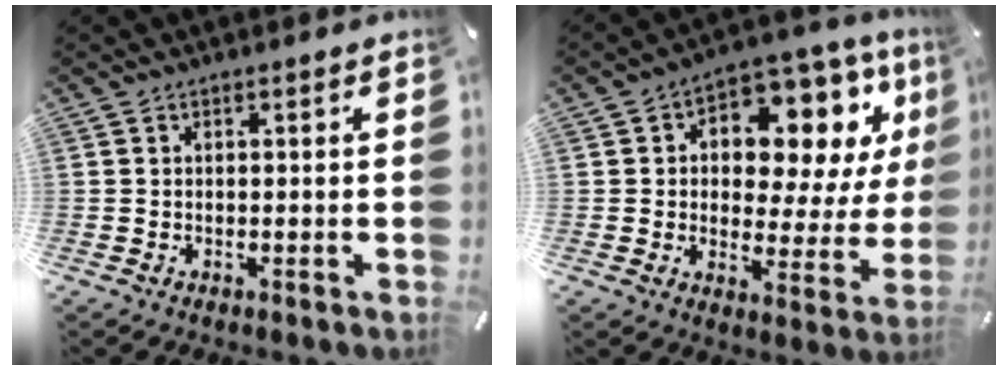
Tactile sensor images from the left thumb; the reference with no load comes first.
{"total": 11.8, "force": [5.5, 7.8, 6.8], "torque": [-0.089, -0.057, 0.093]}